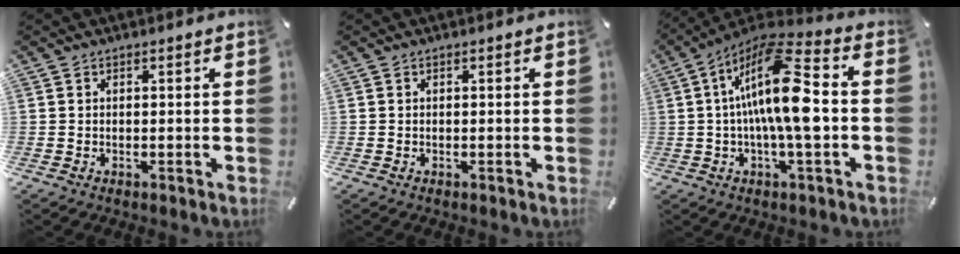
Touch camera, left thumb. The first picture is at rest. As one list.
[{"total": 0.0}, {"total": 18.2, "force": [0.5, 5.5, 17.3], "torque": [-0.331, -0.008, 0.000]}]